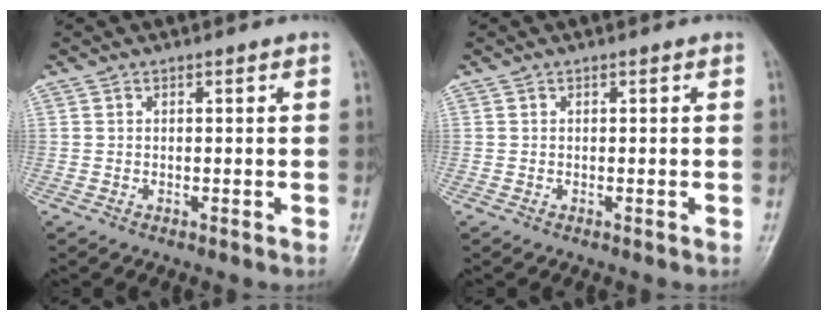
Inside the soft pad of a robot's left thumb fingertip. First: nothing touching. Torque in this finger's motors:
{"motor_torque": [-0.03, 0.03, -0.02, 0.02, 0.00]}